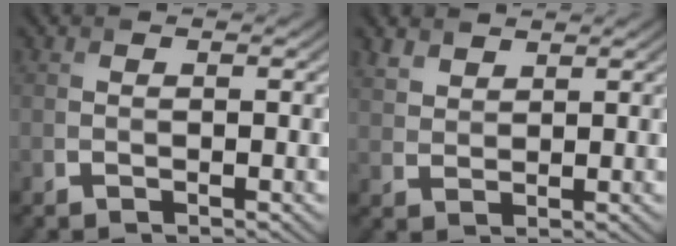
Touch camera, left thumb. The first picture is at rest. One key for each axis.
{"total": 3.2, "fx": 2.5, "fy": 1.4, "fz": 1.2, "tx": -0.035, "ty": 0.002, "tz": 0.061}